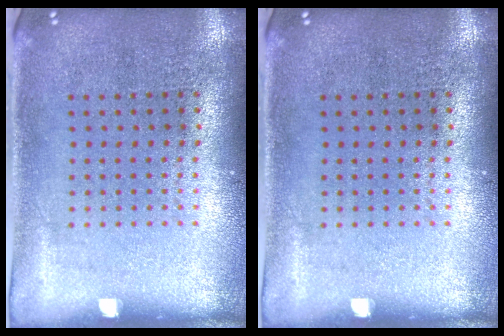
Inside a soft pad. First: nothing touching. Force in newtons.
{"total": 0.0}